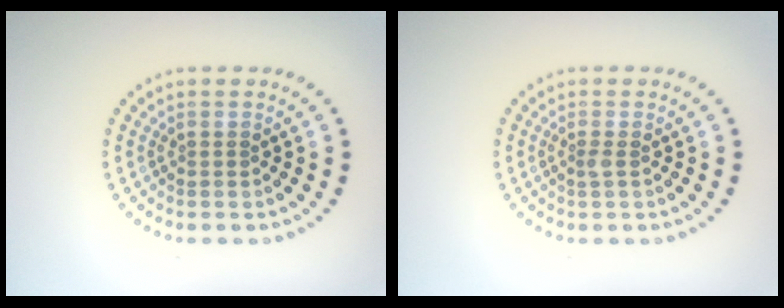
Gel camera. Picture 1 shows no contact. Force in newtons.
{"total": 0.6, "press": 0.5, "slide": 0.4}